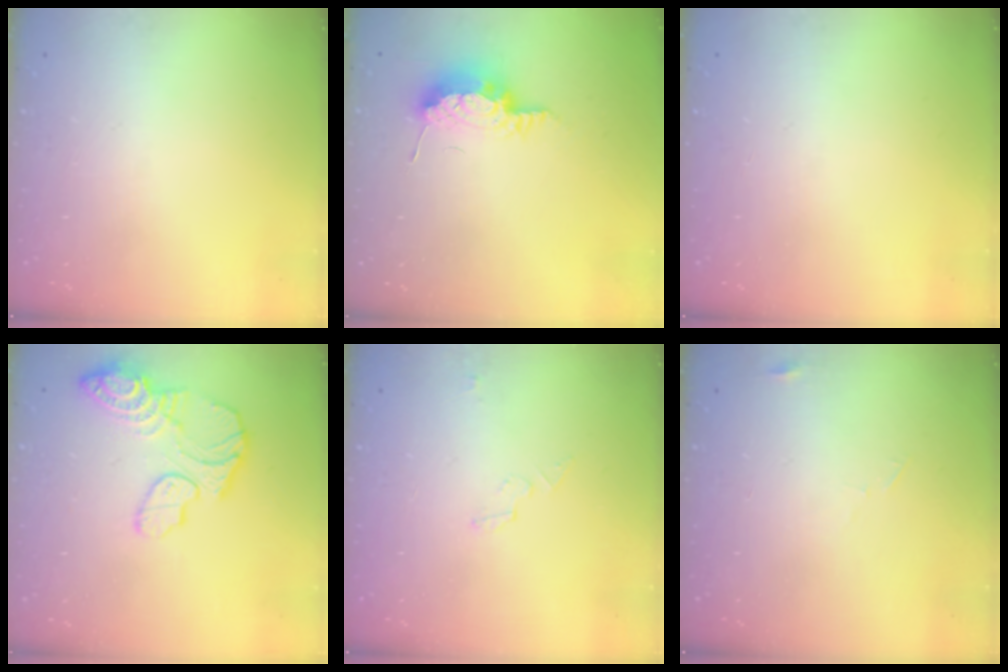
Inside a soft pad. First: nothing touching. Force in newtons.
{"total": 8.8, "press": 8.5, "slide": 2.1}
{"total": 0.0}
{"total": 13.8, "press": 13.7, "slide": 1.4}
{"total": 2.9, "press": 2.9, "slide": 0.2}
{"total": 2.8, "press": 2.8, "slide": 0.2}